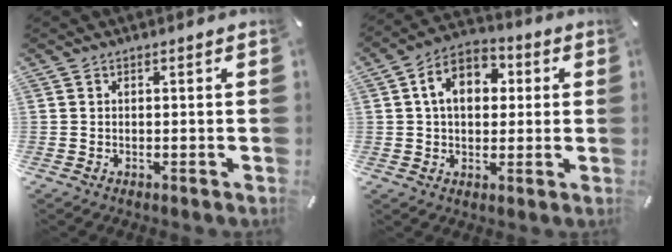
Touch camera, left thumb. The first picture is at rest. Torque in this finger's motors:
{"motor_torque": [1.97, 2.53, 1.23, -0.61, 0.31]}